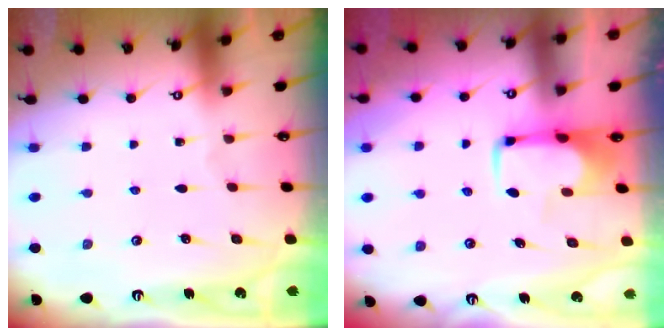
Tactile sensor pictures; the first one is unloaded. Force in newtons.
{"total": 2.0, "press": 2.0, "slide": 0.4}